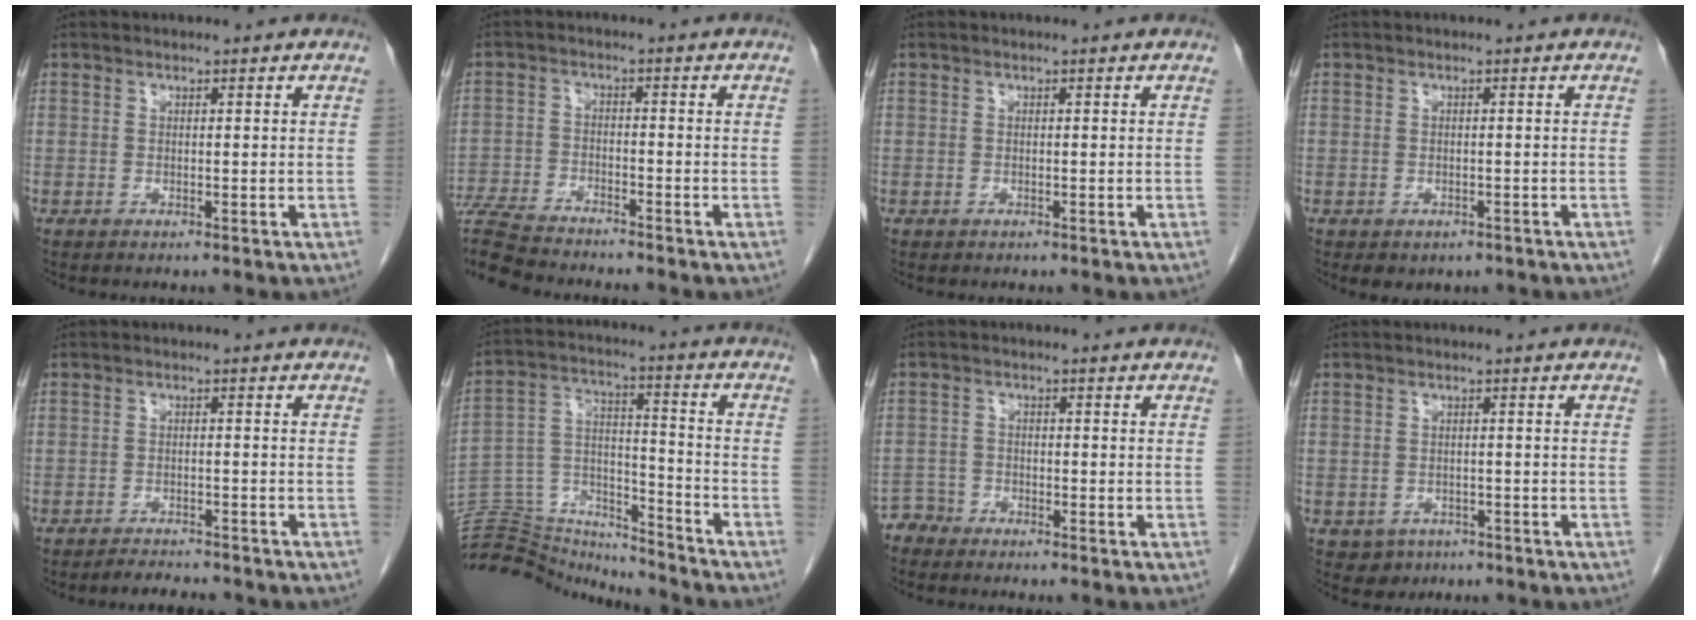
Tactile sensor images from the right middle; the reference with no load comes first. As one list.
[{"total": 11.7, "force": [-10.8, 1.5, 4.2], "torque": [-0.080, -0.007, -0.184]}, {"total": 0.0}, {"total": 2.8, "force": [-2.0, 1.7, 1.0], "torque": [-0.009, -0.001, -0.020]}, {"total": 4.5, "force": [-4.3, 0.8, 1.2], "torque": [-0.018, -0.007, -0.062]}, {"total": 16.7, "force": [-16.2, 3.0, 2.5], "torque": [-0.053, 0.053, -0.263]}, {"total": 2.6, "force": [-2.5, 0.6, -0.8], "torque": [0.020, -0.005, -0.050]}, {"total": 2.9, "force": [-1.6, 2.4, 0.3], "torque": [-0.004, 0.008, -0.017]}]